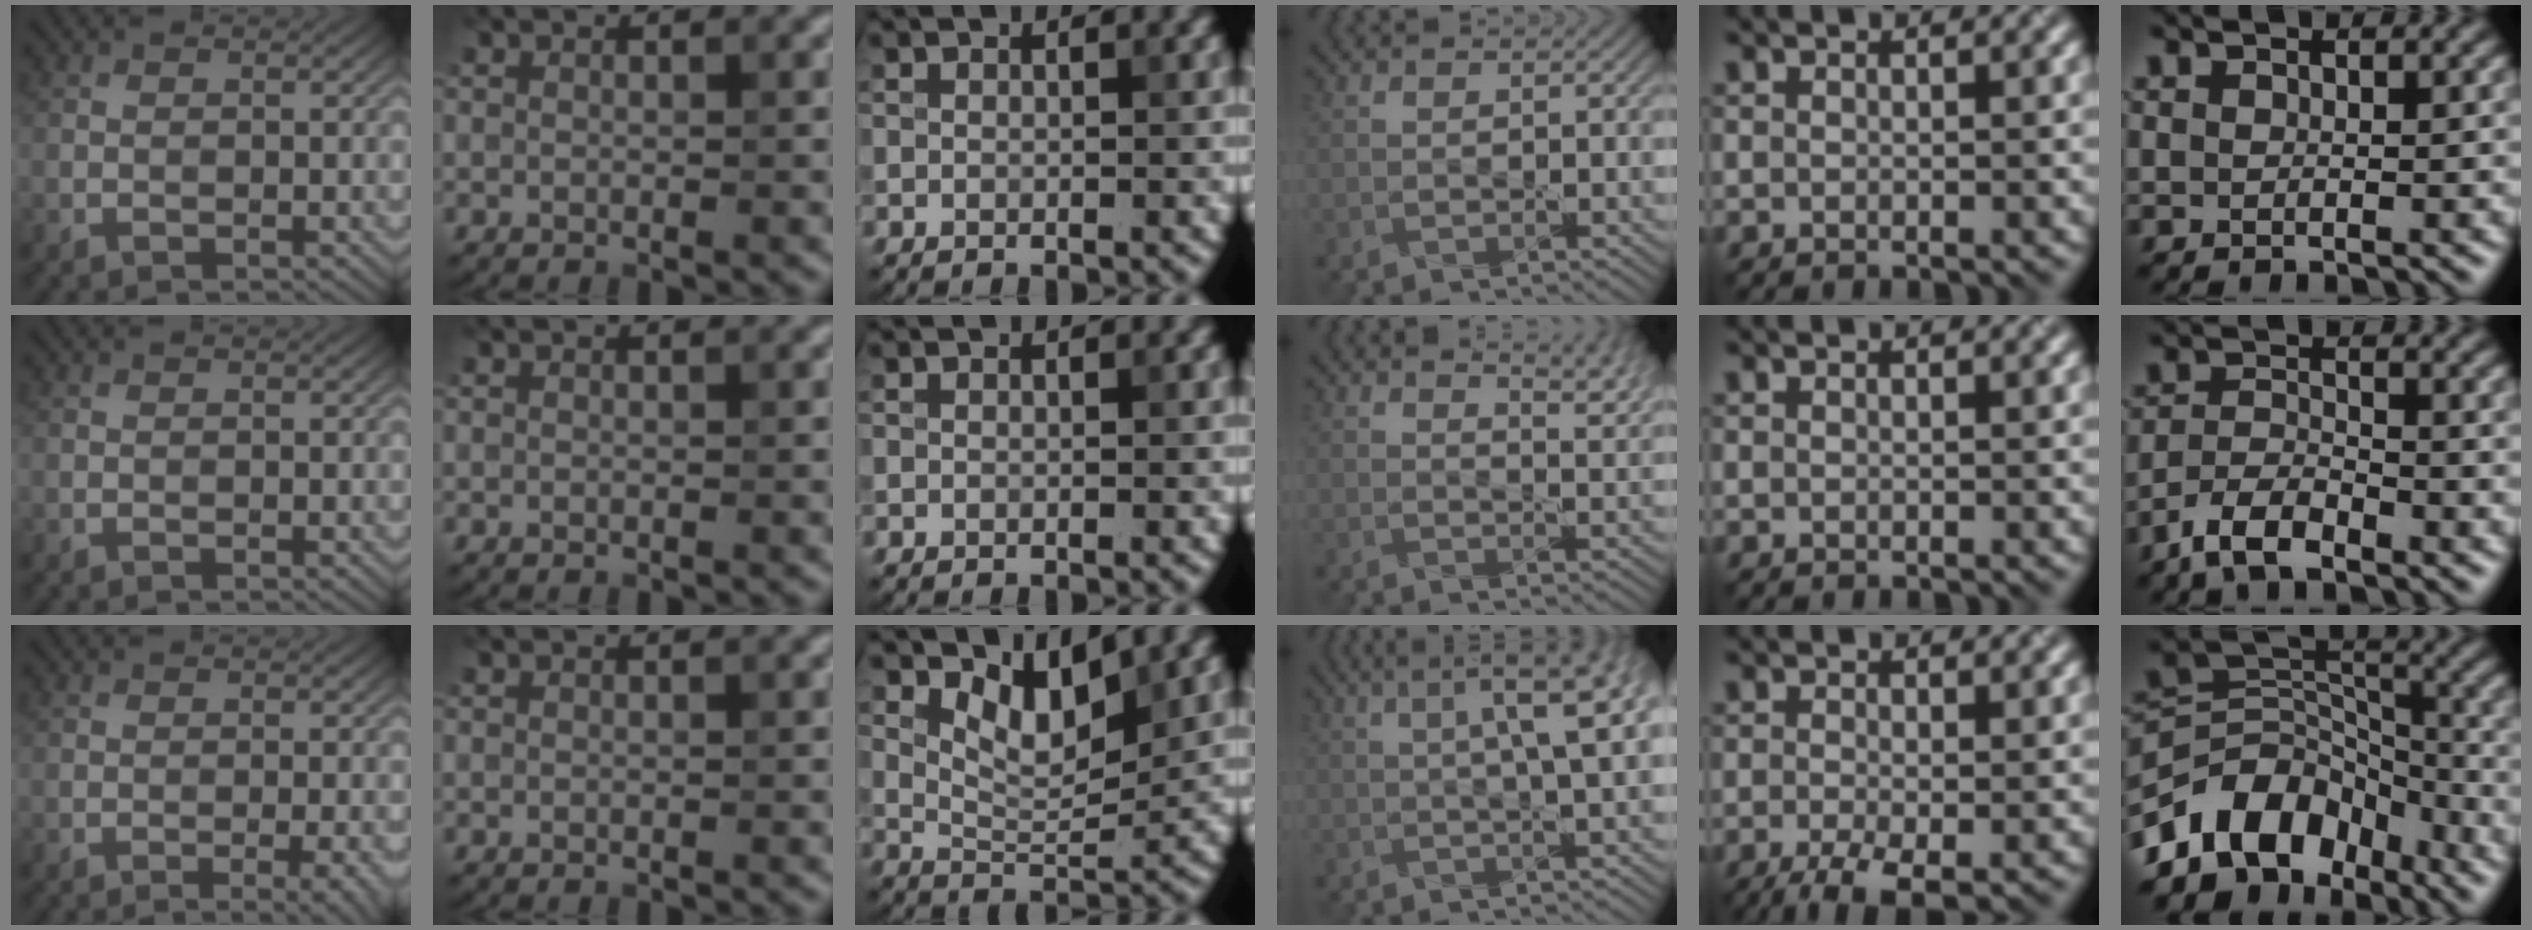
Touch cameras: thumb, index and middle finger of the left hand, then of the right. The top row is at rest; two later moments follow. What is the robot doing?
{"motion": "pour", "object": "sugar"}